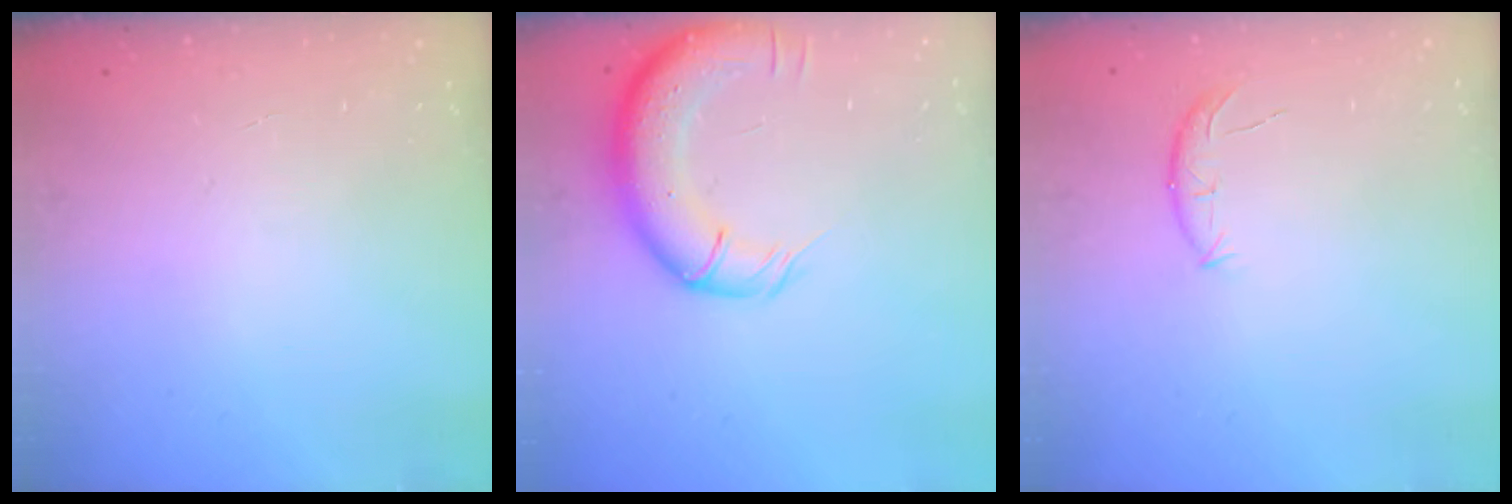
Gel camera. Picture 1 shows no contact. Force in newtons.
{"total": 13.3, "press": 12.8, "slide": 3.4}
{"total": 7.7, "press": 7.6, "slide": 1.5}